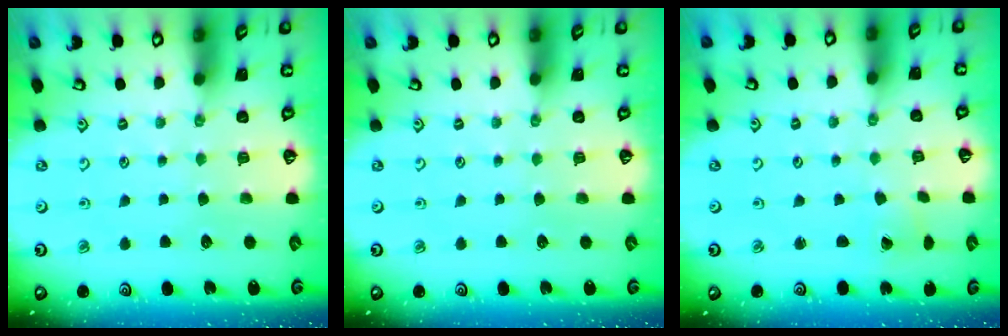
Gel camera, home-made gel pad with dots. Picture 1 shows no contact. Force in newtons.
{"total": 0.0}
{"total": 1.0, "press": 1.0, "slide": 0.0}